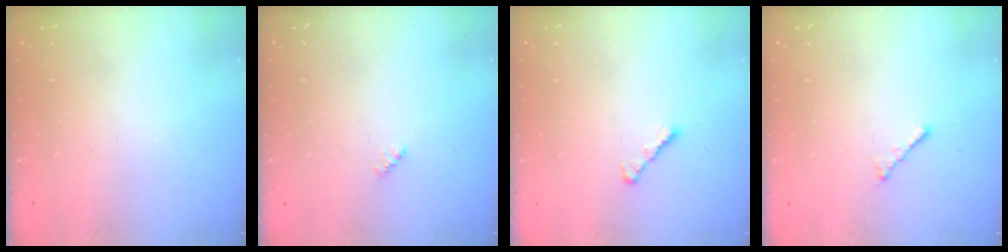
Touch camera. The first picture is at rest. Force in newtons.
{"total": 2.4, "press": 2.4, "slide": 0.4}
{"total": 2.5, "press": 2.4, "slide": 0.6}
{"total": 1.9, "press": 1.8, "slide": 0.5}